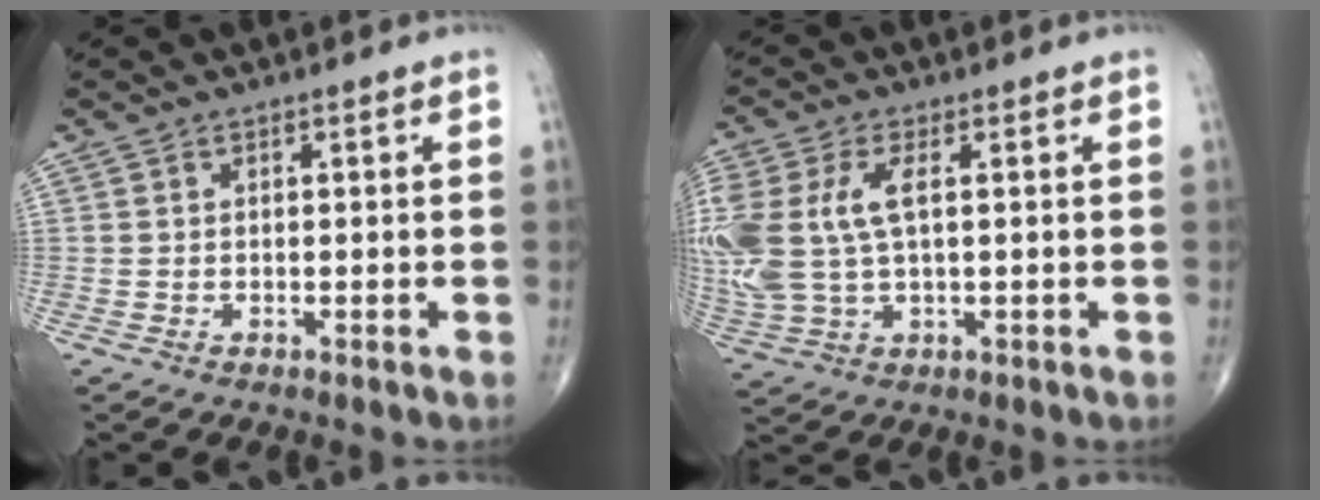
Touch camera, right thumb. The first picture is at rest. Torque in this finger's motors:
{"motor_torque": [0.30, 0.33, 1.33, 0.33, 0.20]}